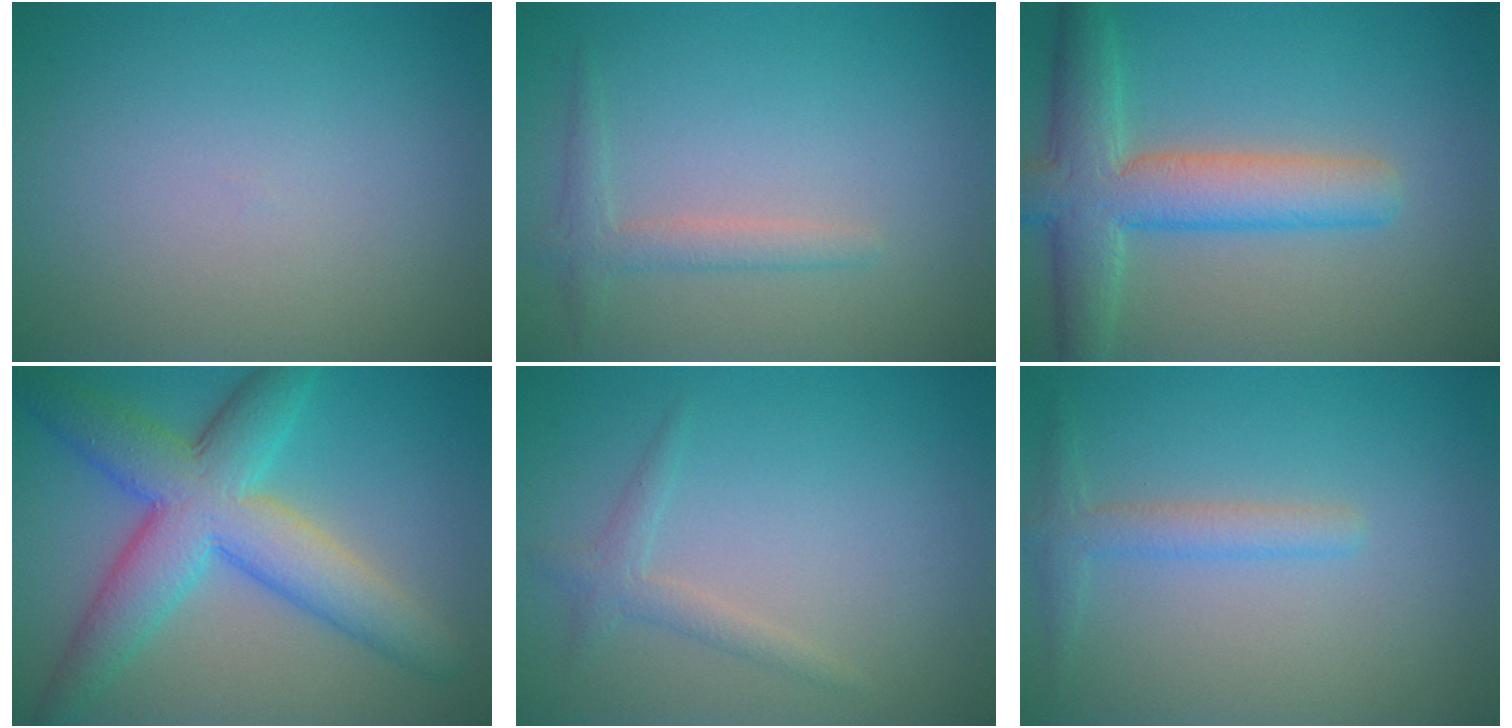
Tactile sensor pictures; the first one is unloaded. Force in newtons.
{"total": 1.9, "press": 1.9, "slide": 0.0}
{"total": 6.8, "press": 6.8, "slide": 0.3}
{"total": 8.7, "press": 8.7, "slide": 0.2}
{"total": 1.6, "press": 1.6, "slide": 0.1}
{"total": 2.0, "press": 2.0, "slide": 0.1}